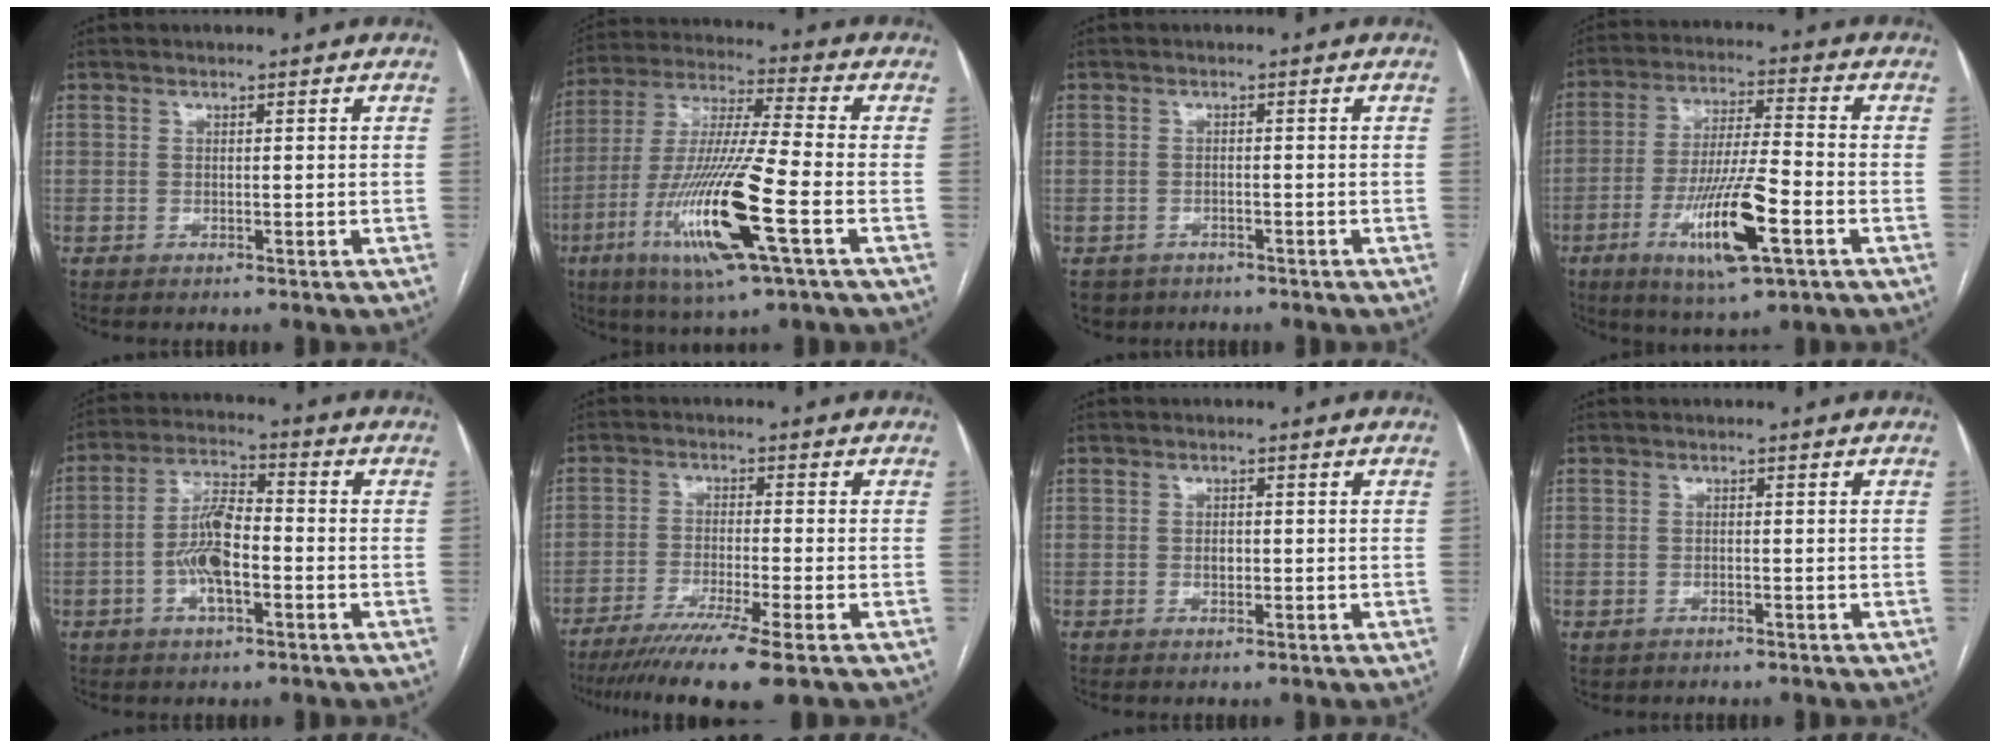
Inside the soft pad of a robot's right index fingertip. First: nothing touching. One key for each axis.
{"total": 18.2, "fx": -6.5, "fy": 0.6, "fz": 17.0, "tx": -0.357, "ty": -0.027, "tz": -0.122}
{"total": 3.7, "fx": -2.4, "fy": 2.8, "fz": 0.5, "tx": -0.006, "ty": 0.002, "tz": -0.037}
{"total": 14.0, "fx": -5.4, "fy": 1.5, "fz": 12.9, "tx": -0.244, "ty": -0.019, "tz": -0.091}
{"total": 8.5, "fx": -2.0, "fy": 2.8, "fz": 7.8, "tx": -0.159, "ty": 0.012, "tz": -0.041}
{"total": 10.7, "fx": -7.7, "fy": -1.3, "fz": 7.3, "tx": -0.109, "ty": -0.029, "tz": -0.121}
{"total": 1.2, "fx": -0.1, "fy": 0.8, "fz": 0.9, "tx": -0.016, "ty": 0.002, "tz": -0.001}
{"total": 0.7, "fx": -0.3, "fy": 0.6, "fz": 0.2, "tx": -0.005, "ty": 0.003, "tz": -0.001}